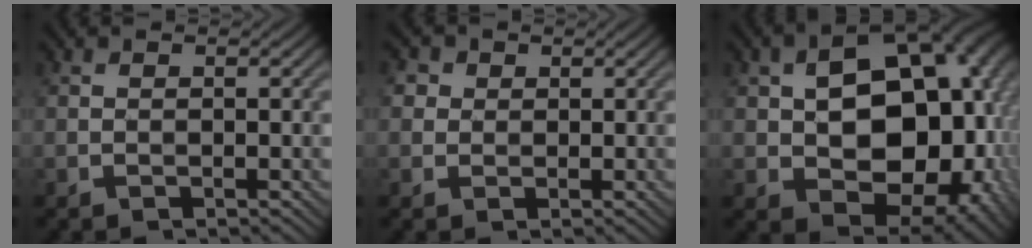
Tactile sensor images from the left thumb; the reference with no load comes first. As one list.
[{"total": 2.8, "force": [1.2, 2.4, 0.8], "torque": [-0.027, 0.005, 0.012]}, {"total": 18.7, "force": [0.4, 12.5, 13.9], "torque": [-0.181, -0.027, 0.027]}]